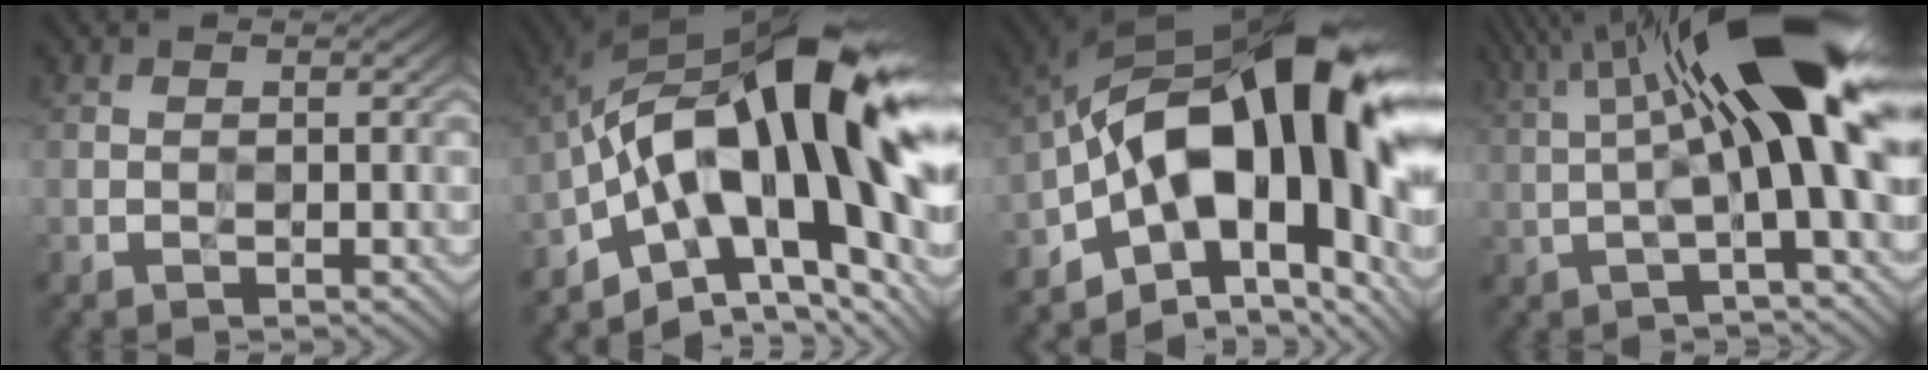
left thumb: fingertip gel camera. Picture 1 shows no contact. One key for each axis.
{"total": 20.0, "fx": -2.2, "fy": 9.1, "fz": 17.7, "tx": -0.278, "ty": 0.015, "tz": -0.043}
{"total": 19.7, "fx": -2.1, "fy": 10.8, "fz": 16.4, "tx": -0.249, "ty": 0.012, "tz": -0.036}
{"total": 16.2, "fx": 4.3, "fy": 3.0, "fz": 15.4, "tx": -0.262, "ty": 0.022, "tz": 0.077}